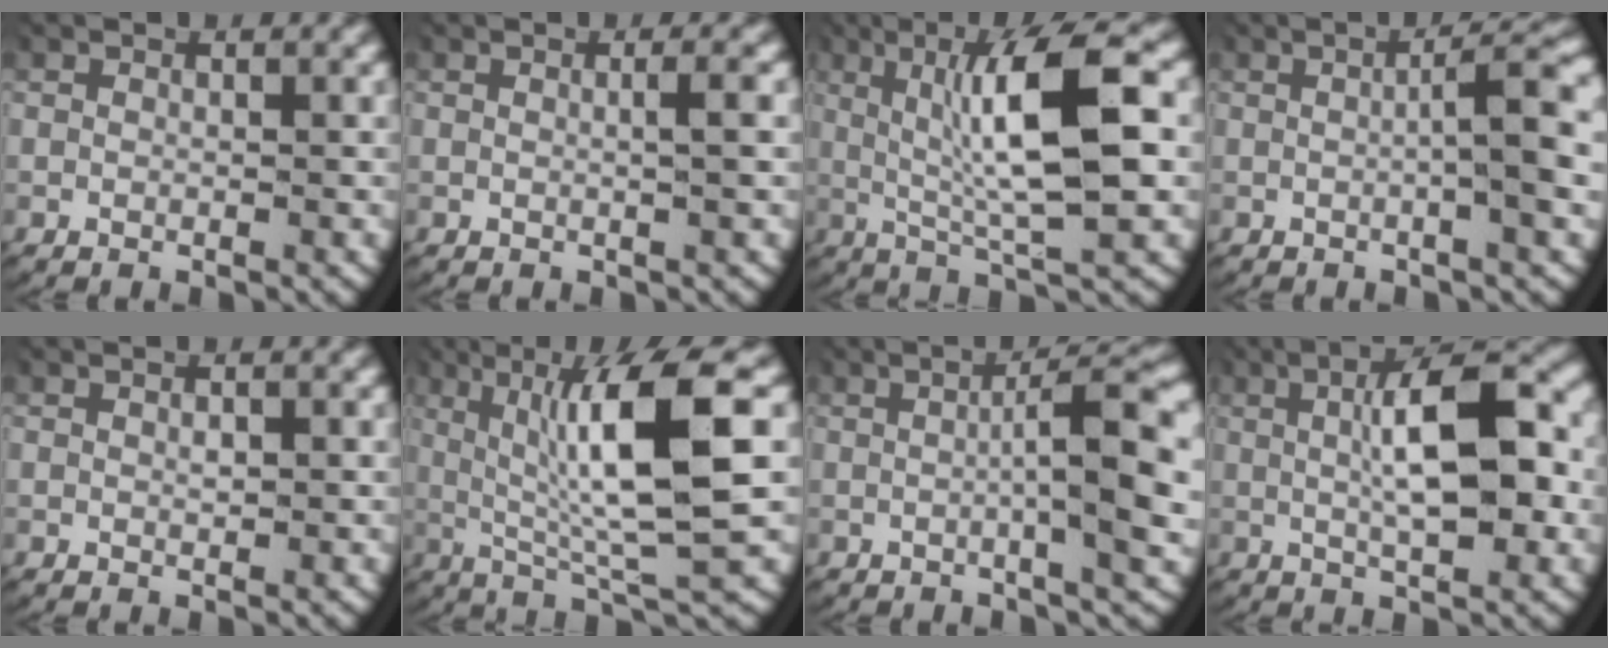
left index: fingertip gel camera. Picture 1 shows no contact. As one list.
[{"total": 1.4, "force": [0.2, -0.2, 1.3], "torque": [-0.024, 0.000, 0.006]}, {"total": 8.5, "force": [1.7, 1.9, 8.1], "torque": [-0.147, 0.005, 0.030]}, {"total": 4.0, "force": [0.3, 0.5, 4.0], "torque": [-0.060, 0.007, 0.004]}, {"total": 0.6, "force": [0.1, 0.2, 0.5], "torque": [-0.012, -0.007, 0.005]}, {"total": 10.1, "force": [2.2, 2.4, 9.5], "torque": [-0.166, 0.007, 0.038]}, {"total": 5.6, "force": [0.1, 0.9, 5.5], "torque": [-0.081, 0.006, 0.001]}, {"total": 8.1, "force": [1.3, 2.6, 7.6], "torque": [-0.123, 0.005, 0.019]}]